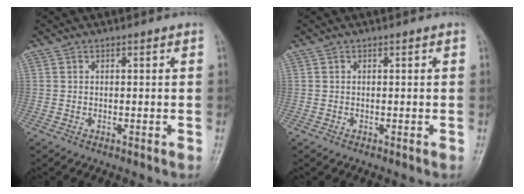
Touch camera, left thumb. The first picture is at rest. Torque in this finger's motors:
{"motor_torque": [0.01, 0.00, 0.28, 0.17, 0.01]}